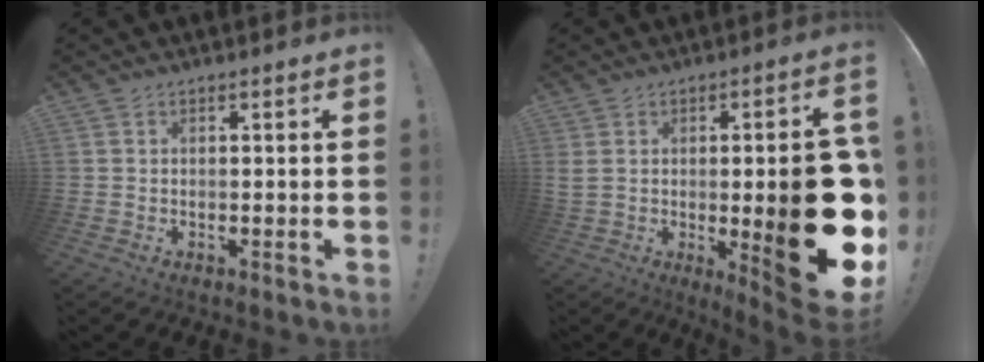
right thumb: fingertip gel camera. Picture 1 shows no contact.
{"total": 21.6, "force": [-1.9, 5.6, 20.7], "torque": [-0.273, -0.006, -0.013]}